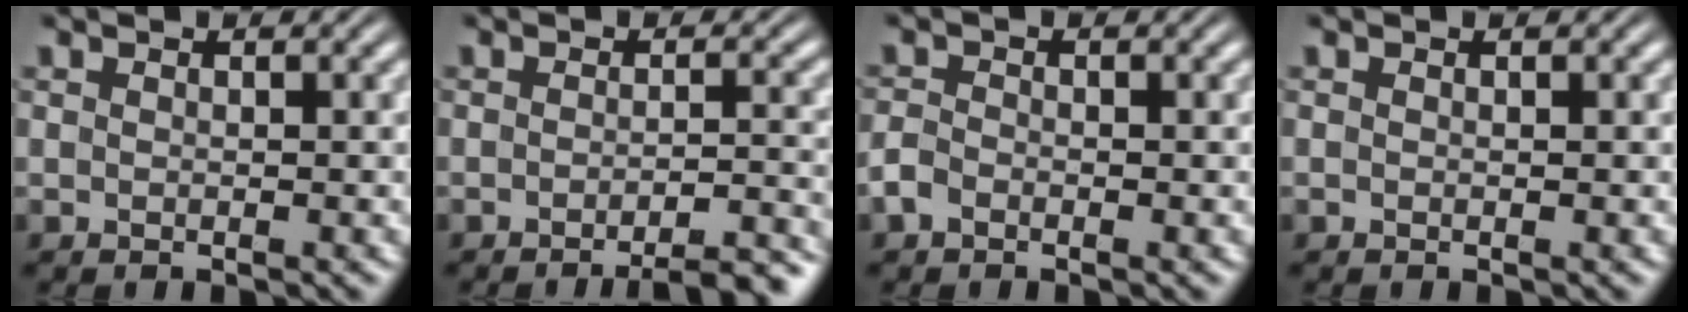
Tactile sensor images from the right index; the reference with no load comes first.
{"total": 4.9, "force": [-4.4, 0.7, 2.1], "torque": [-0.023, -0.006, -0.071]}
{"total": 1.4, "force": [-1.0, 0.8, 0.5], "torque": [-0.018, -0.006, -0.018]}
{"total": 0.0}